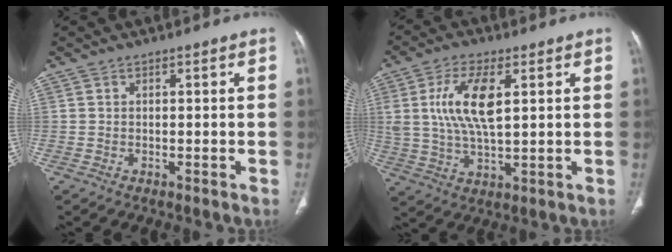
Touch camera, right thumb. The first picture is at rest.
{"total": 11.4, "force": [2.9, 4.7, 10.0], "torque": [-0.204, -0.008, 0.059]}